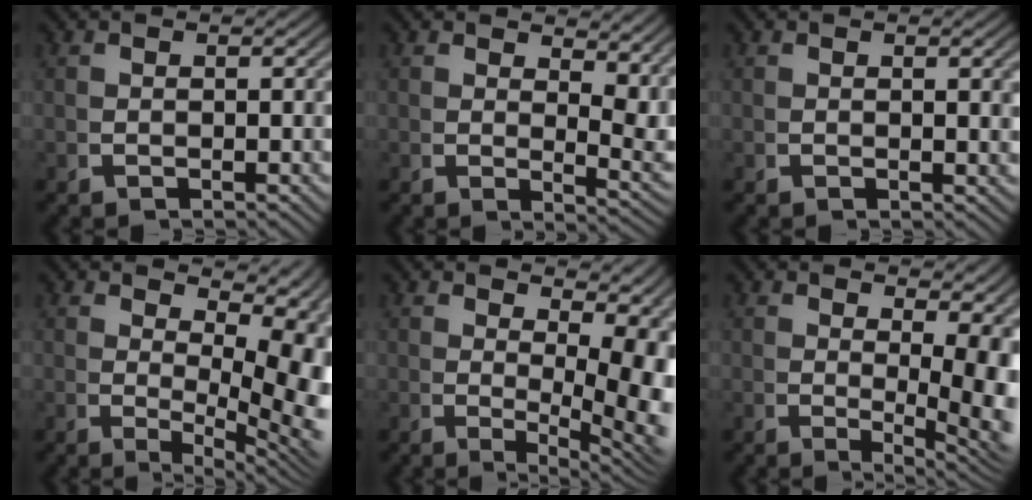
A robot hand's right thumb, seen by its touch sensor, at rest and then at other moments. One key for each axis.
{"total": 4.9, "fx": 1.7, "fy": 2.4, "fz": 3.9, "tx": -0.036, "ty": -0.015, "tz": 0.031}
{"total": 0.9, "fx": 0.3, "fy": 0.0, "fz": 0.8, "tx": -0.011, "ty": -0.002, "tz": 0.005}
{"total": 8.3, "fx": 0.2, "fy": 4.2, "fz": 7.2, "tx": -0.098, "ty": -0.033, "tz": 0.025}
{"total": 8.7, "fx": 0.7, "fy": 4.4, "fz": 7.4, "tx": -0.091, "ty": -0.034, "tz": 0.027}
{"total": 6.3, "fx": 0.4, "fy": 2.9, "fz": 5.6, "tx": -0.063, "ty": -0.029, "tz": 0.017}